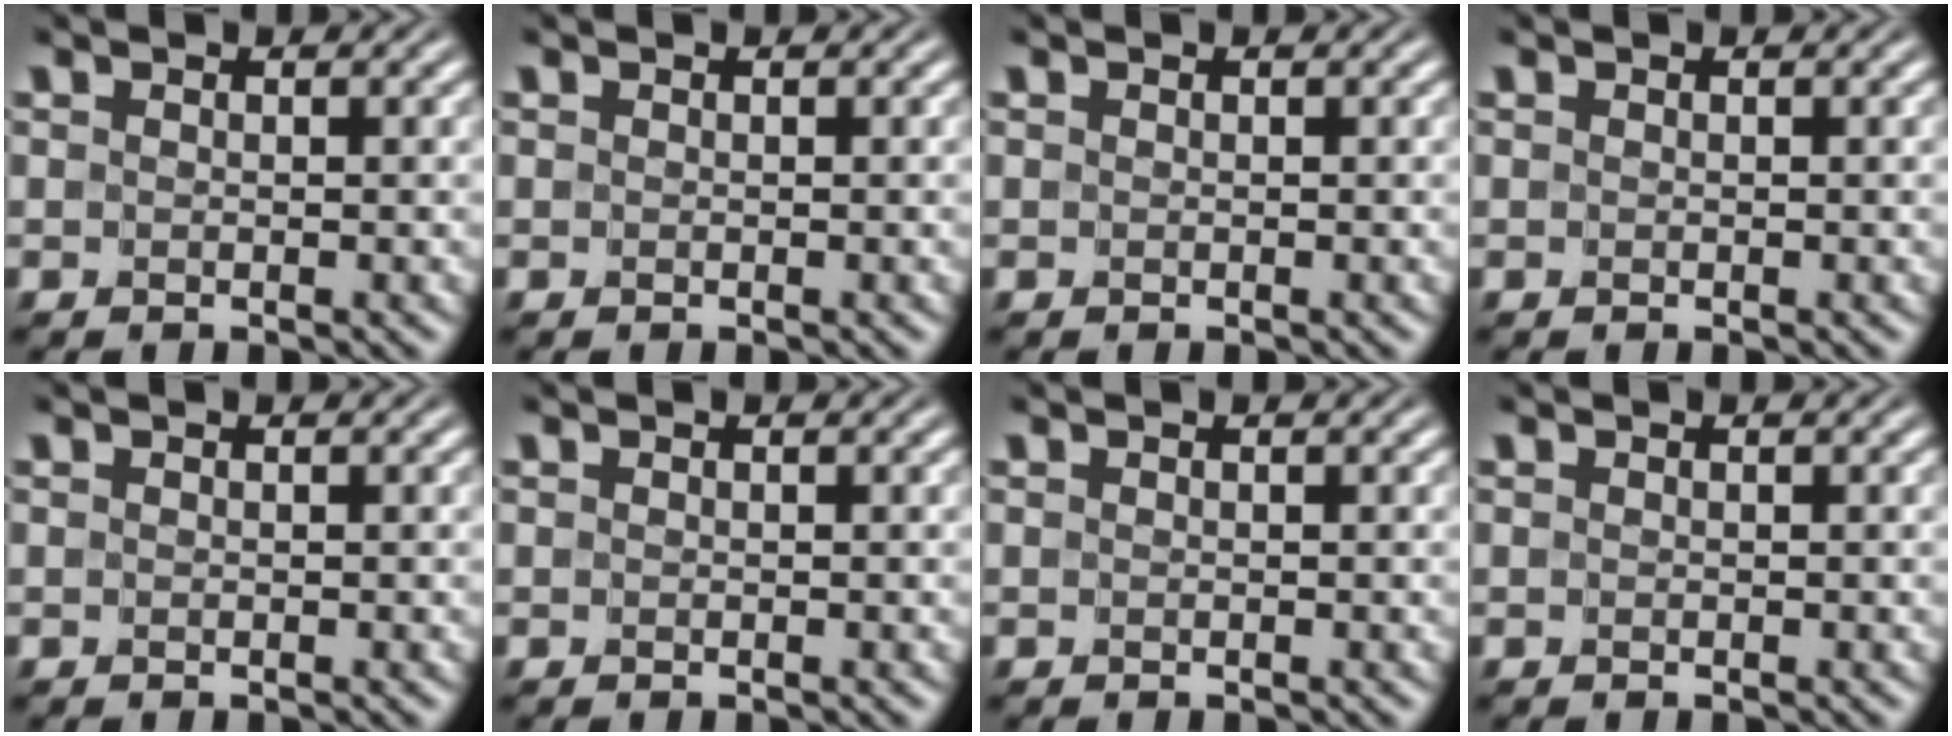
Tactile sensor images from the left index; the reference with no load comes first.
{"total": 0.0}
{"total": 0.0}
{"total": 0.0}
{"total": 0.0}
{"total": 0.0}
{"total": 0.0}
{"total": 0.0}